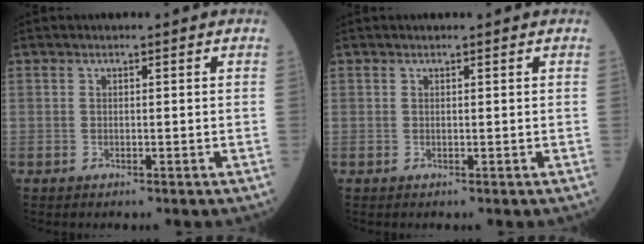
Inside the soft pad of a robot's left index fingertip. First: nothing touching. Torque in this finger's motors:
{"motor_torque": [0.16, -0.42, -0.02, -0.01]}